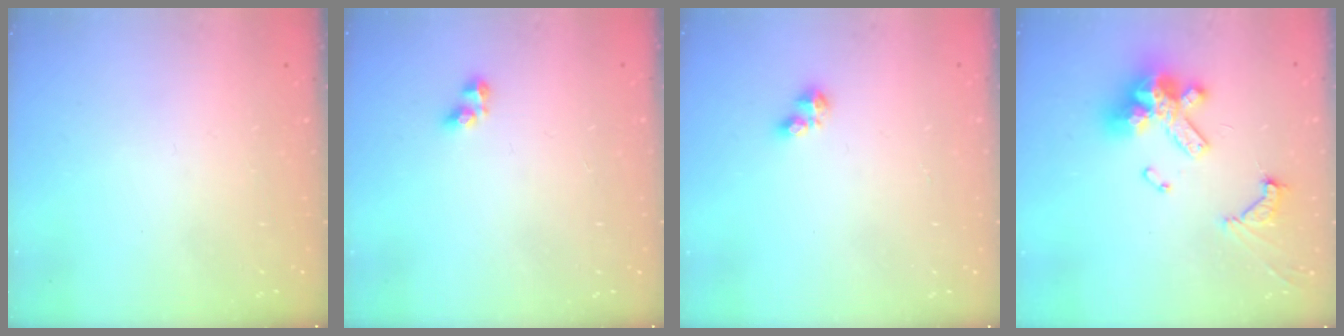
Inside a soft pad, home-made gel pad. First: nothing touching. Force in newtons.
{"total": 3.0, "press": 3.0, "slide": 0.4}
{"total": 3.9, "press": 3.8, "slide": 0.4}
{"total": 15.5, "press": 15.4, "slide": 1.8}